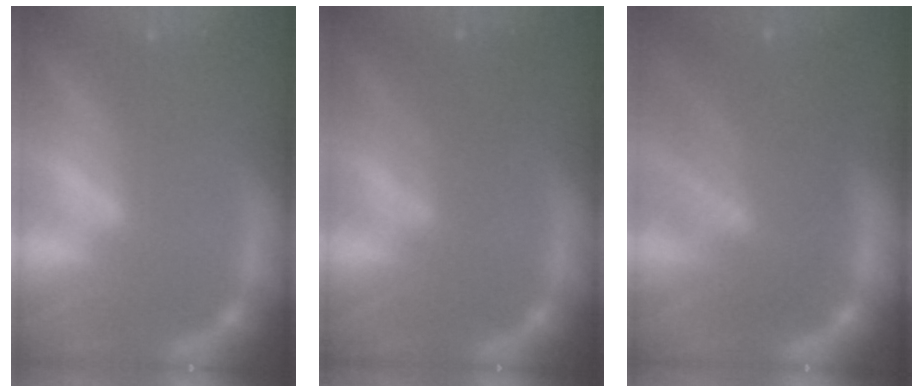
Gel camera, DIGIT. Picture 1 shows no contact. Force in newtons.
{"total": 2.9}
{"total": 9.1}